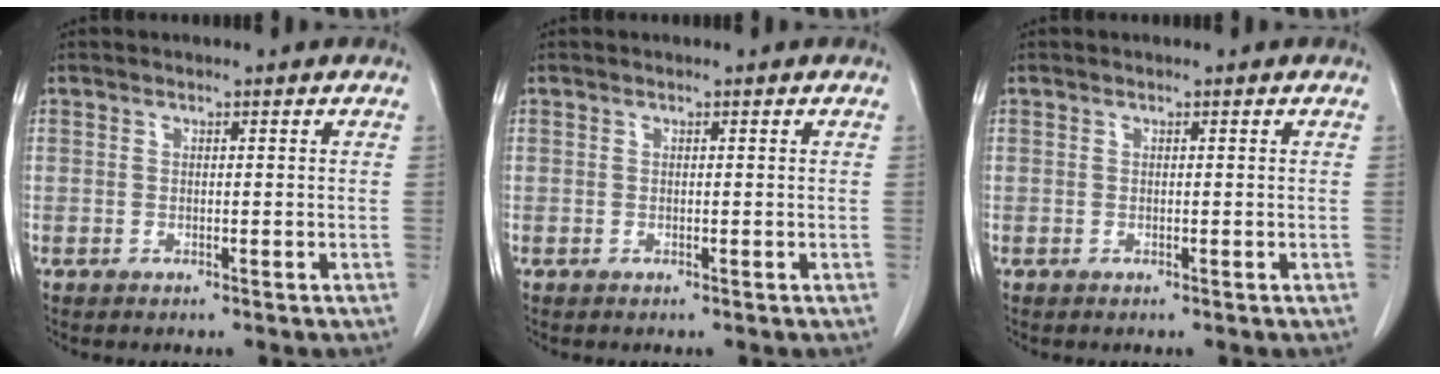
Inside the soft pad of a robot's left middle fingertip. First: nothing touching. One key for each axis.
{"total": 0.0}
{"total": 0.0}